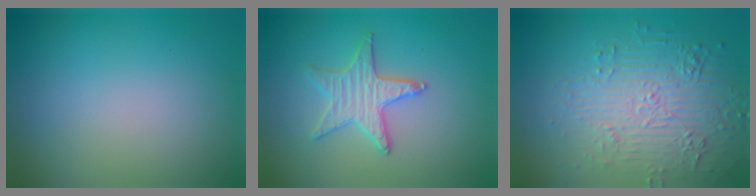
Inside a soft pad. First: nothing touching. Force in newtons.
{"total": 3.2, "press": 3.1, "slide": 0.3}
{"total": 5.6, "press": 4.6, "slide": 3.1}